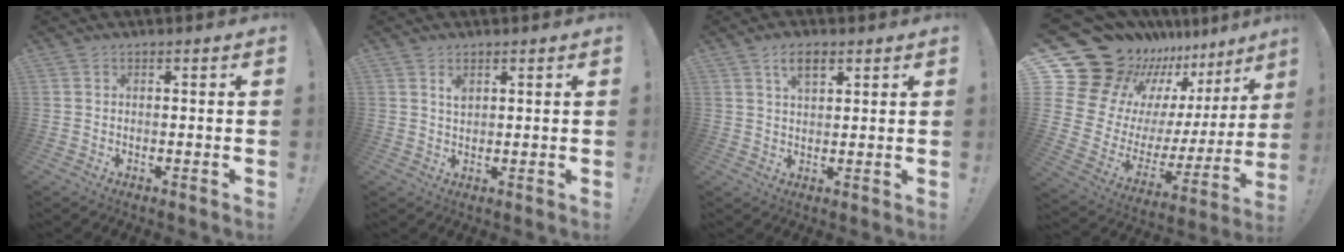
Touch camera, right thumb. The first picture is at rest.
{"total": 2.4, "force": [1.4, 1.2, 1.5], "torque": [-0.009, -0.010, 0.020]}
{"total": 5.7, "force": [3.2, 2.7, 3.8], "torque": [-0.060, -0.006, 0.057]}
{"total": 16.9, "force": [12.2, 9.4, 7.0], "torque": [-0.107, -0.134, 0.250]}